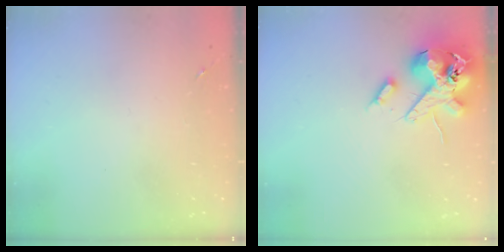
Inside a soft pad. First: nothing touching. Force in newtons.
{"total": 16.3, "press": 16.1, "slide": 2.7}